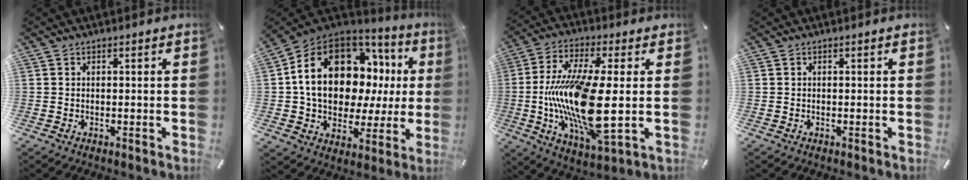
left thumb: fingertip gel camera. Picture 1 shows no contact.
{"total": 18.8, "force": [5.4, 13.1, 12.4], "torque": [-0.220, -0.033, 0.095]}
{"total": 19.8, "force": [-0.5, 6.0, 18.8], "torque": [-0.404, -0.030, -0.008]}
{"total": 0.0}